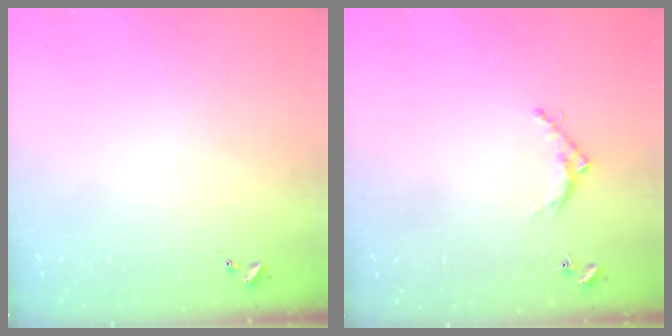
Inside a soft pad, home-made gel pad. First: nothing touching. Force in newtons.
{"total": 6.0, "press": 6.0, "slide": 0.3}